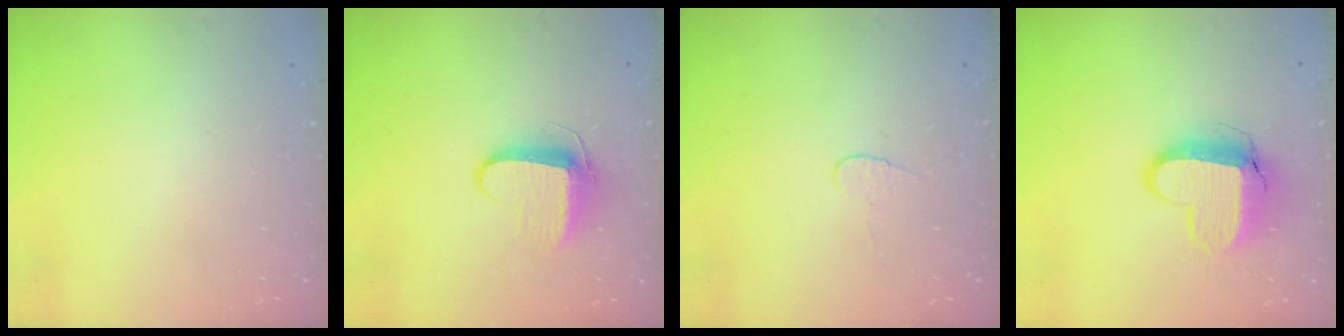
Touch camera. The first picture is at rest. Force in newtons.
{"total": 9.8, "press": 9.7, "slide": 1.1}
{"total": 3.8, "press": 3.8, "slide": 0.4}
{"total": 12.8, "press": 12.8, "slide": 1.0}